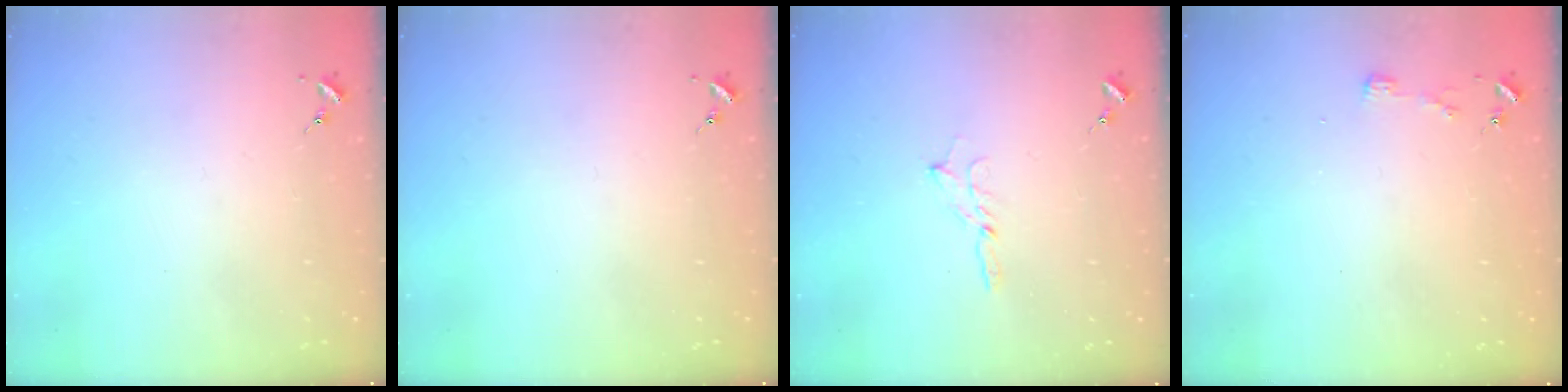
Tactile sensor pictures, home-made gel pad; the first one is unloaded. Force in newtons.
{"total": 0.0}
{"total": 2.5, "press": 2.5, "slide": 0.2}
{"total": 3.3, "press": 3.3, "slide": 0.4}